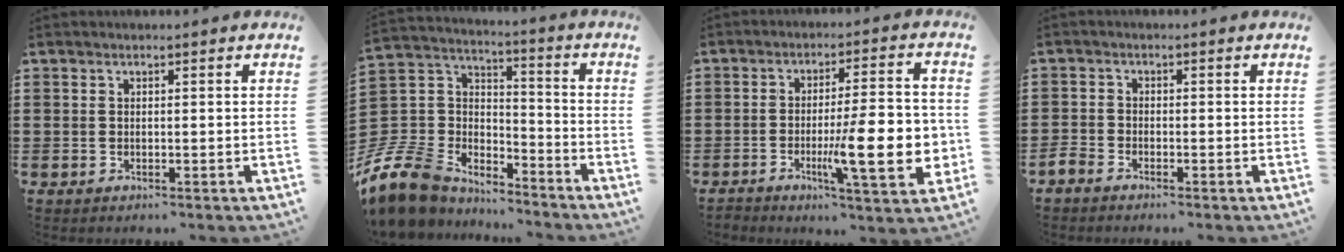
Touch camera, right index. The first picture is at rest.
{"total": 11.0, "force": [-8.7, 6.2, 2.8], "torque": [-0.103, 0.016, -0.173]}
{"total": 13.6, "force": [-3.4, 2.9, 12.9], "torque": [-0.195, -0.013, -0.058]}
{"total": 1.7, "force": [-1.6, 0.6, 0.1], "torque": [-0.007, 0.004, -0.035]}